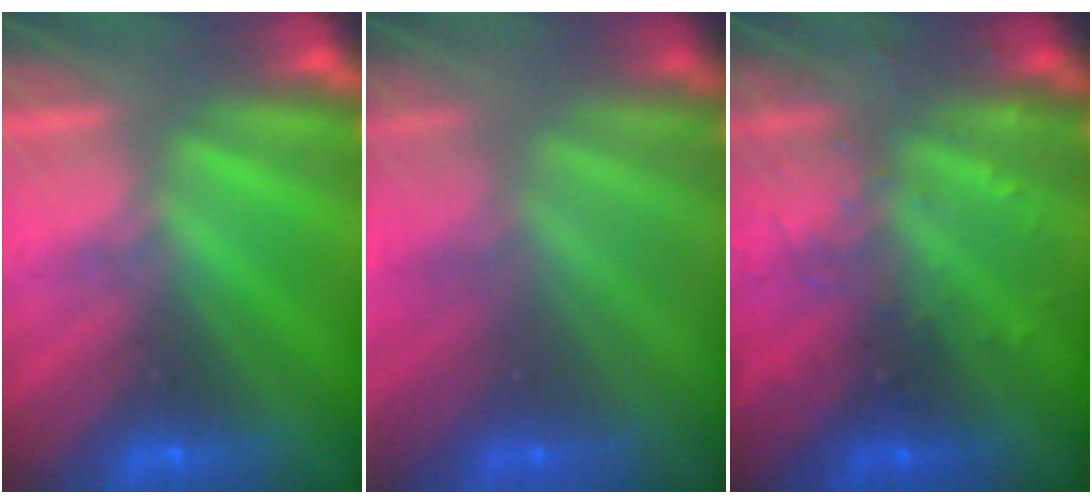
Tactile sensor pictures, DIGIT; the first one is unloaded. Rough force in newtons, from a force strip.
{"total": 1.5}
{"total": 2.9}